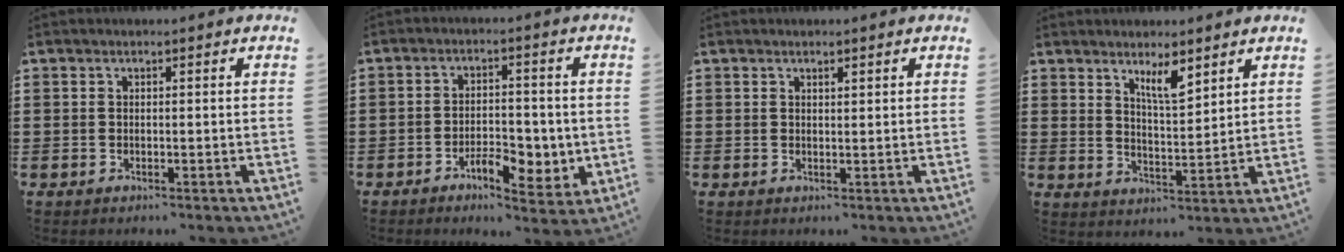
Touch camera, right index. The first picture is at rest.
{"total": 6.3, "force": [-2.4, 3.3, 4.9], "torque": [-0.071, 0.010, -0.043]}
{"total": 0.7, "force": [0.6, 0.3, 0.3], "torque": [-0.008, 0.001, 0.011]}
{"total": 5.3, "force": [3.9, 1.2, 3.3], "torque": [-0.058, -0.010, 0.064]}